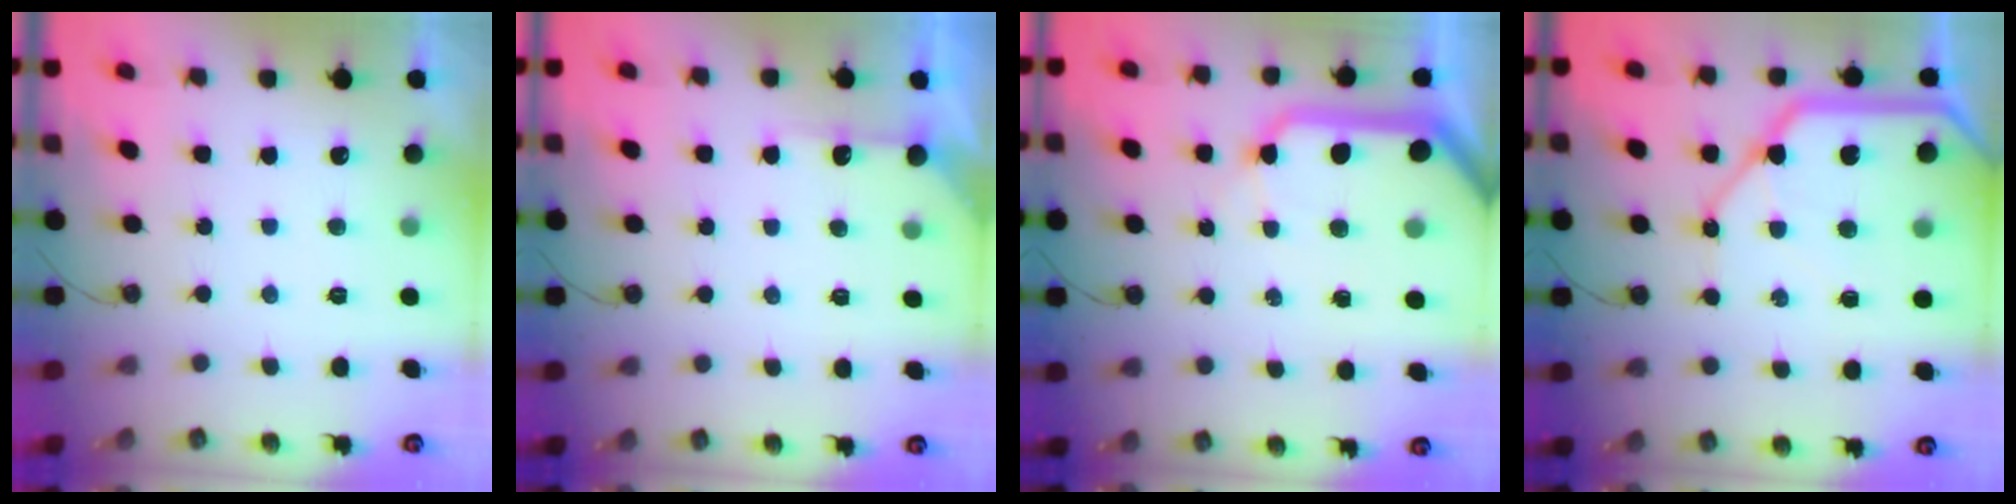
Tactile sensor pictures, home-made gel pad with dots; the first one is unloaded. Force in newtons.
{"total": 5.0, "press": 4.9, "slide": 0.6}
{"total": 17.2, "press": 17.0, "slide": 2.3}
{"total": 17.1, "press": 16.9, "slide": 2.5}